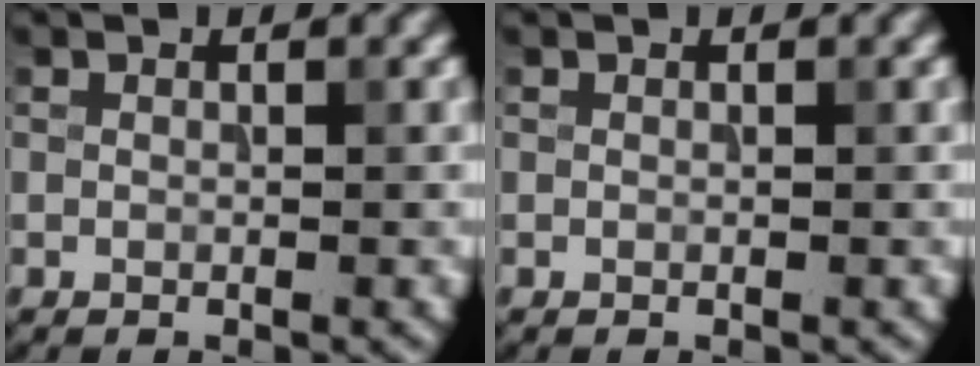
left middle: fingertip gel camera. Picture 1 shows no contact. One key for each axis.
{"total": 0.0}